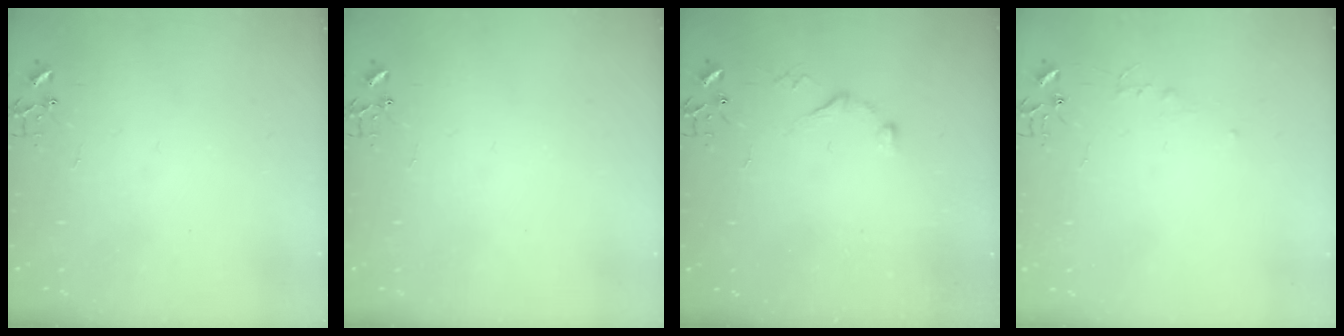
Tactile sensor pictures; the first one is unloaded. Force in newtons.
{"total": 0.0}
{"total": 6.6, "press": 6.6, "slide": 0.5}
{"total": 3.9, "press": 3.9, "slide": 0.4}